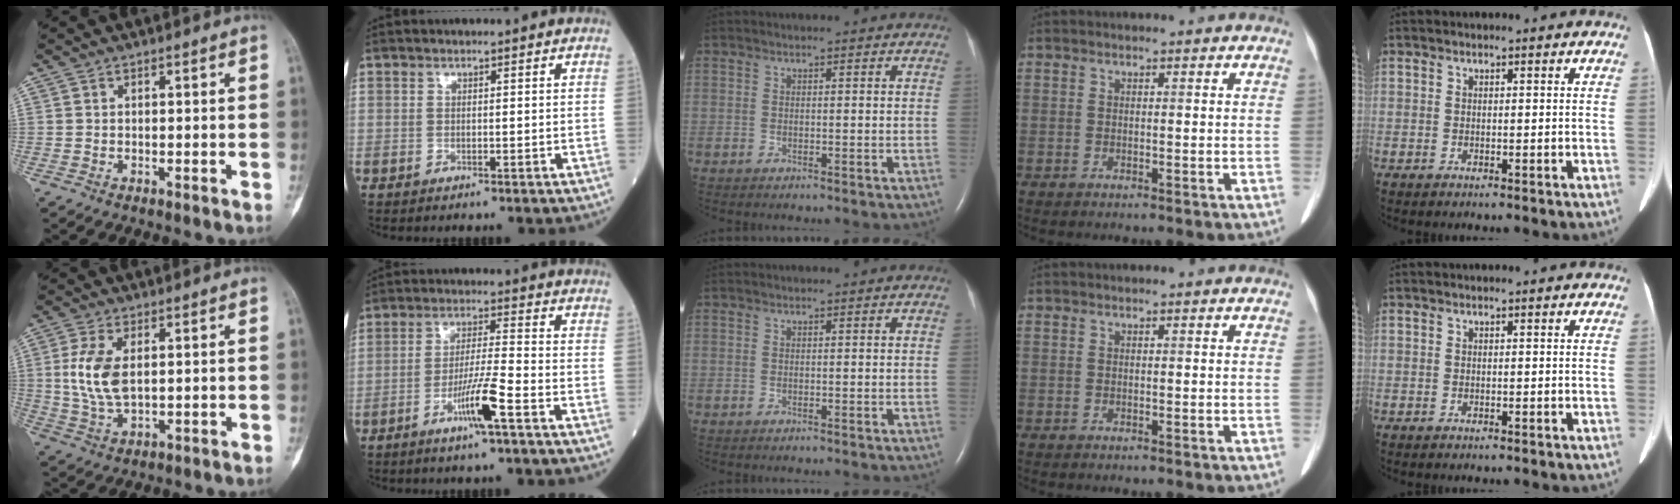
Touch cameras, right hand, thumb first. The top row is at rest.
{"thumb": {"total": 8.7, "force": [1.3, 4.6, 7.3], "torque": [-0.156, -0.007, 0.029]}, "index": {"total": 7.4, "force": [-3.8, -0.5, 6.3], "torque": [-0.123, -0.007, -0.072]}}